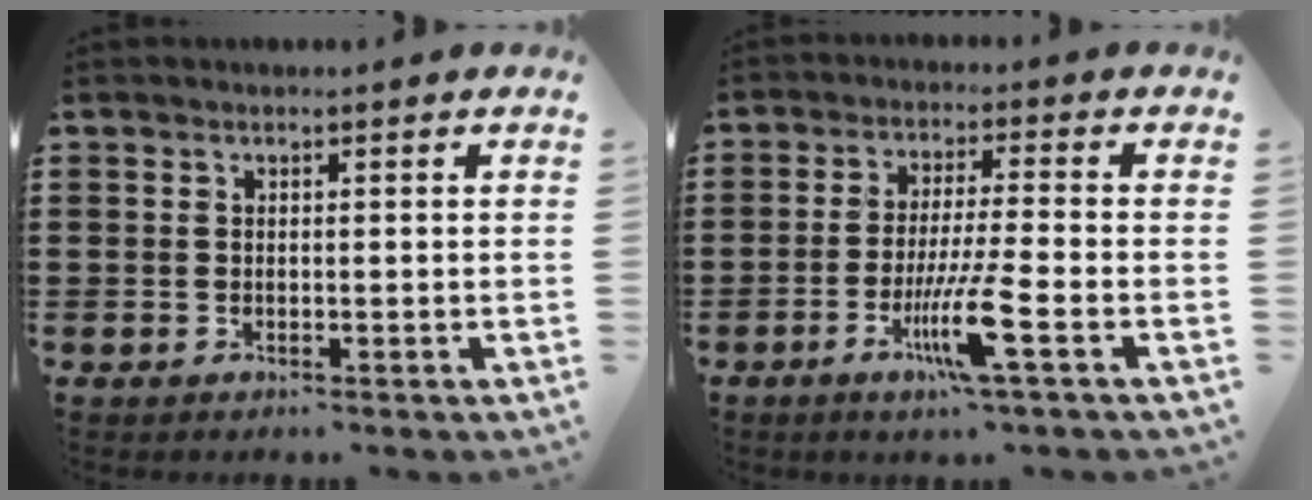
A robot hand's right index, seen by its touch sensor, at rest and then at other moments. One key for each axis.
{"total": 8.4, "fx": -3.7, "fy": 0.1, "fz": 7.6, "tx": -0.151, "ty": -0.016, "tz": -0.071}